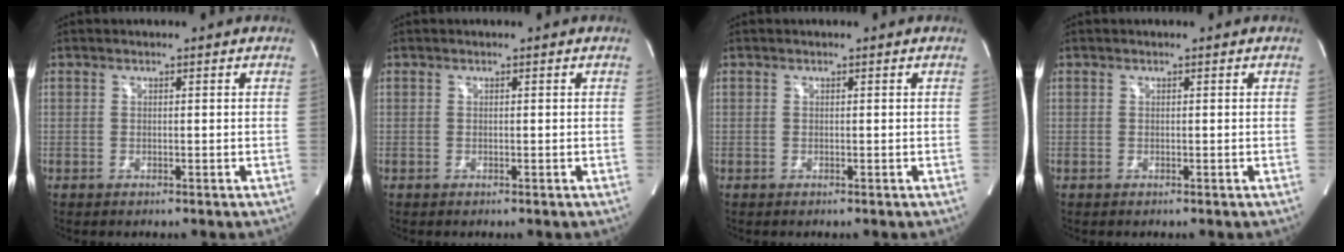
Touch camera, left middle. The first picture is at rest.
{"total": 0.0}
{"total": 0.0}
{"total": 0.0}